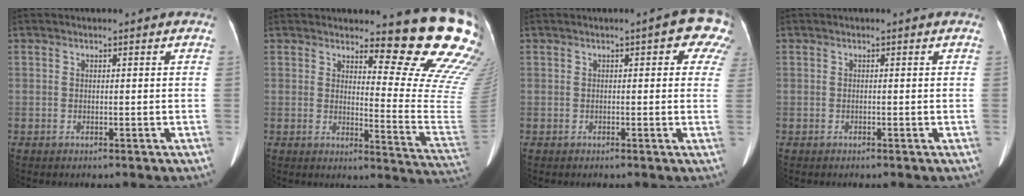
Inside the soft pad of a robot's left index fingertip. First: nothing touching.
{"total": 16.2, "force": [13.6, 1.2, 8.7], "torque": [-0.102, -0.126, 0.141]}
{"total": 6.8, "force": [3.4, 2.3, 5.5], "torque": [-0.046, 0.016, 0.022]}
{"total": 0.0}